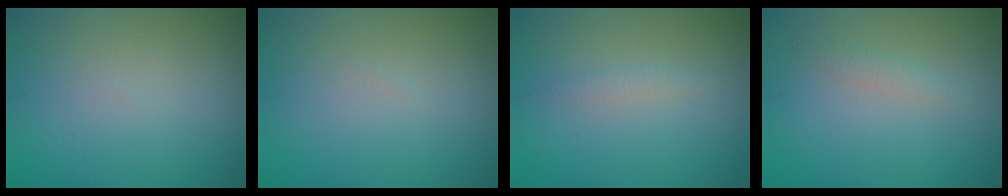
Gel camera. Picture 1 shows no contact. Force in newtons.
{"total": 0.0}
{"total": 1.0, "press": 1.0, "slide": 0.1}
{"total": 1.2, "press": 1.2, "slide": 0.0}